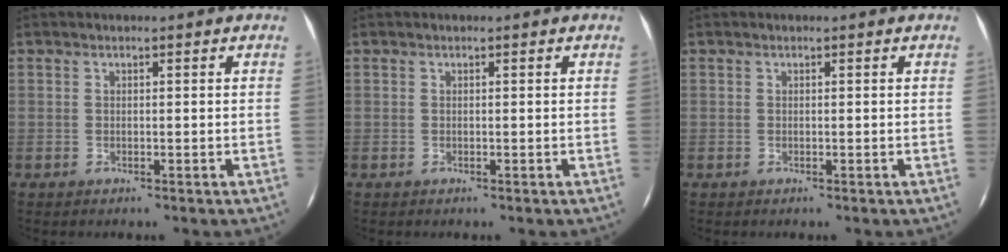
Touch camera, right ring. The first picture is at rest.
{"total": 0.0}
{"total": 0.0}